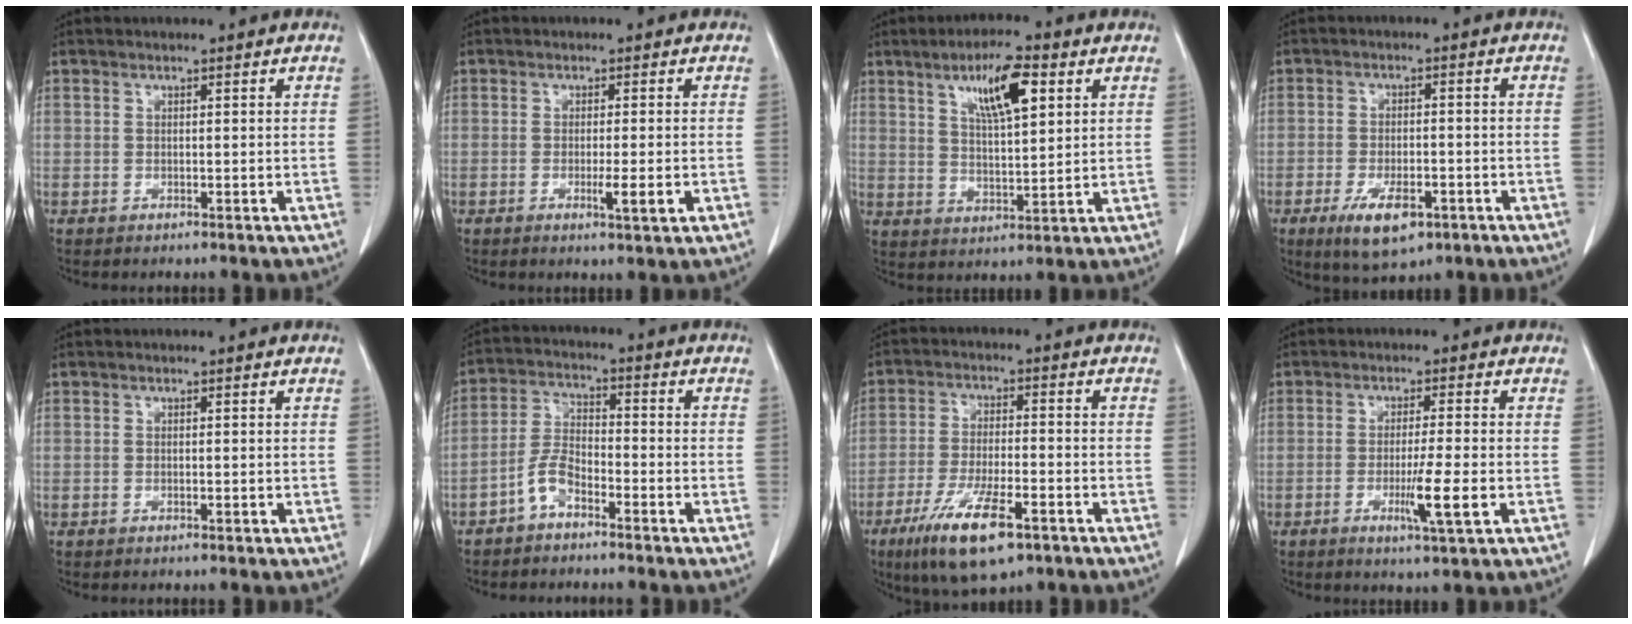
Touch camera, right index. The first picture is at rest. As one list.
[{"total": 3.4, "force": [-1.0, -0.1, 3.2], "torque": [-0.052, -0.008, -0.014]}, {"total": 9.3, "force": [4.4, 1.8, 8.0], "torque": [-0.141, 0.004, 0.077]}, {"total": 7.5, "force": [-4.0, 2.7, 5.8], "torque": [-0.105, -0.010, -0.058]}, {"total": 0.0}, {"total": 4.8, "force": [-3.3, 1.8, 3.0], "torque": [-0.072, 0.012, -0.067]}, {"total": 11.6, "force": [-6.7, 2.5, 9.1], "torque": [-0.177, -0.021, -0.109]}, {"total": 5.9, "force": [-1.8, -0.4, 5.6], "torque": [-0.098, -0.013, -0.027]}]